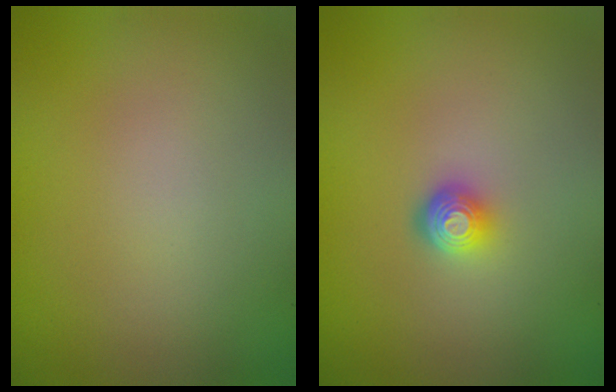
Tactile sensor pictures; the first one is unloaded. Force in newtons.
{"total": 1.9, "press": 1.4, "slide": 1.3}